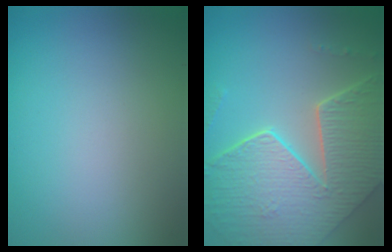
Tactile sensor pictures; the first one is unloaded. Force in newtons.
{"total": 8.1, "press": 5.9, "slide": 5.5}